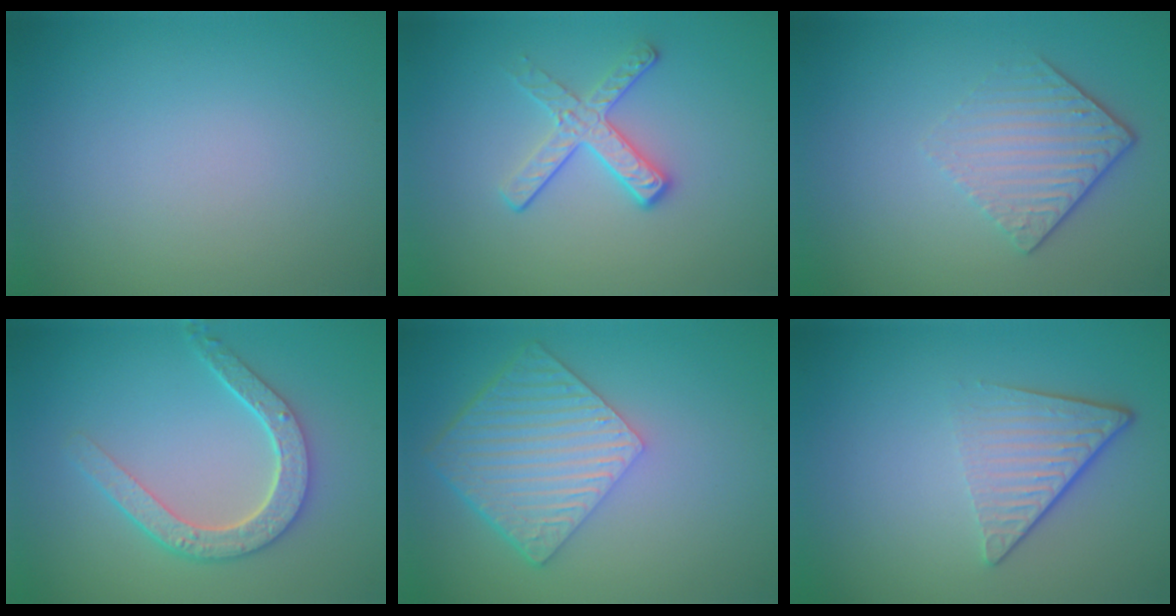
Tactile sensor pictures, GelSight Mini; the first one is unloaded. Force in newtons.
{"total": 2.9, "press": 2.6, "slide": 1.4}
{"total": 4.3, "press": 2.8, "slide": 3.3}
{"total": 4.5, "press": 3.5, "slide": 2.7}
{"total": 6.9, "press": 4.8, "slide": 4.9}
{"total": 4.6, "press": 2.8, "slide": 3.7}